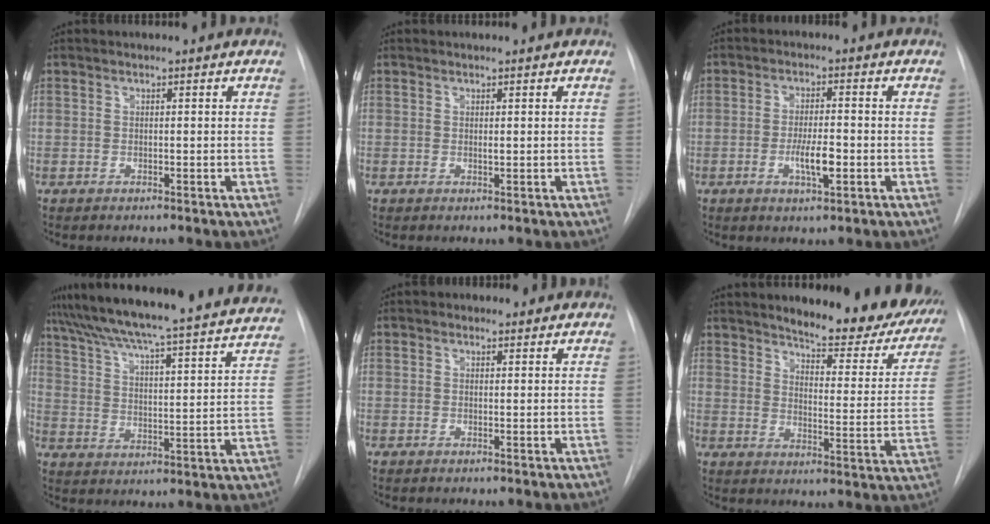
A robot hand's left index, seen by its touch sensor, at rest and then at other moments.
{"total": 0.0}
{"total": 4.8, "force": [-1.5, 1.1, 4.4], "torque": [-0.078, -0.003, -0.022]}
{"total": 31.5, "force": [28.8, 2.1, 12.5], "torque": [-0.198, -0.072, 0.364]}
{"total": 1.5, "force": [1.0, 1.1, 0.1], "torque": [0.003, 0.005, 0.010]}
{"total": 19.7, "force": [17.2, 4.8, 8.4], "torque": [-0.085, -0.053, 0.199]}